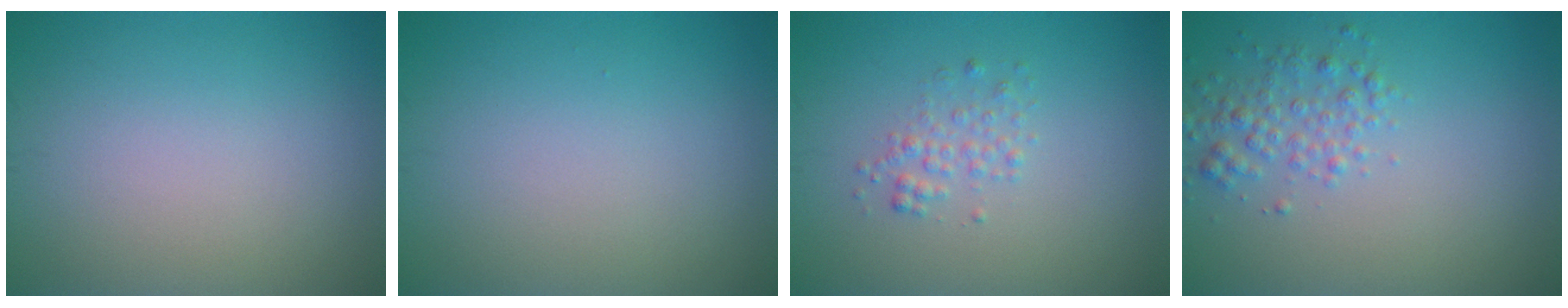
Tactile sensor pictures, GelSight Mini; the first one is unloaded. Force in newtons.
{"total": 0.0}
{"total": 1.5, "press": 1.5, "slide": 0.0}
{"total": 2.5, "press": 2.5, "slide": 0.1}